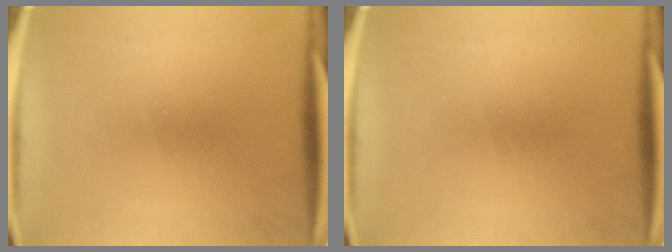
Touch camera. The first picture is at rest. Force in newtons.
{"total": 0.0}